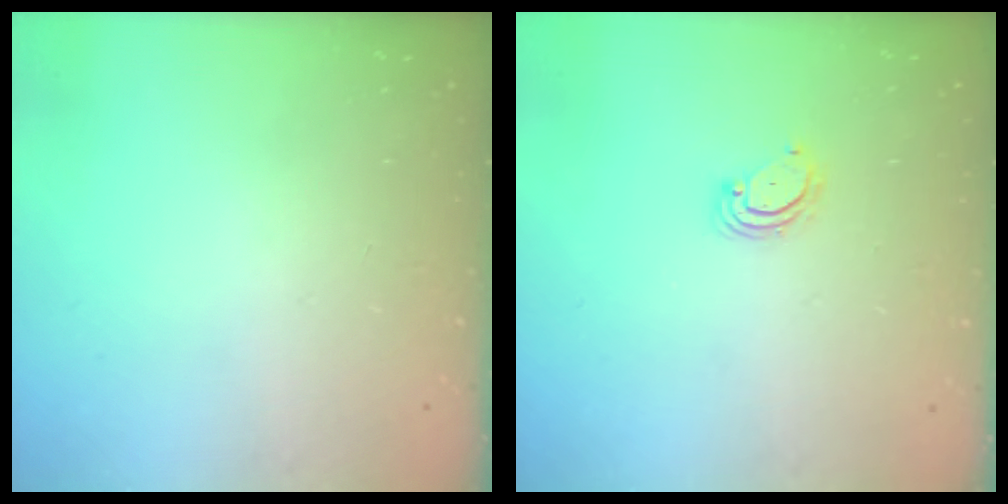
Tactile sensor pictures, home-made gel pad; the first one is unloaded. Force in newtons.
{"total": 3.2, "press": 3.2, "slide": 0.3}